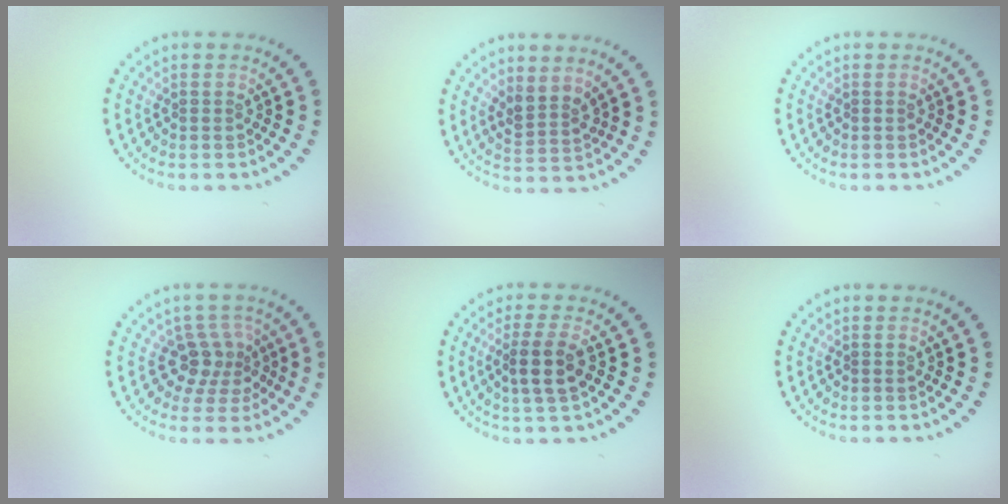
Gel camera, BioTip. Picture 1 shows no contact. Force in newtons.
{"total": 2.3, "press": 1.8, "slide": 1.5}
{"total": 0.0}
{"total": 3.0, "press": 2.3, "slide": 1.9}
{"total": 2.9, "press": 2.7, "slide": 1.1}
{"total": 0.0}